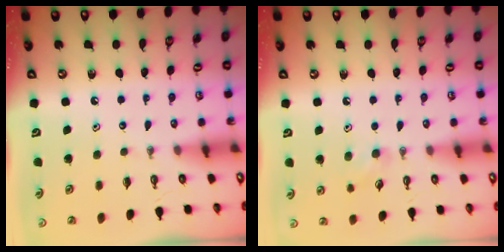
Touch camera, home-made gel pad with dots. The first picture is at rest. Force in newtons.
{"total": 5.7, "press": 5.5, "slide": 1.3}